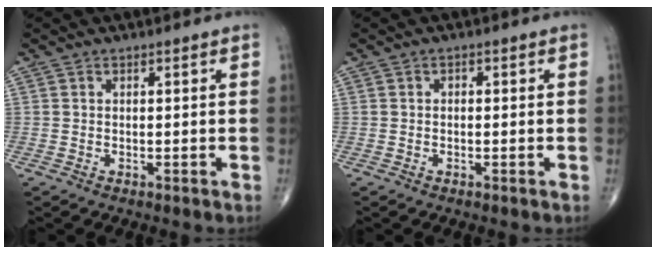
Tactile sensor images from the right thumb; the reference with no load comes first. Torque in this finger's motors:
{"motor_torque": [-0.10, 0.19, 0.23, 0.04, 0.02]}